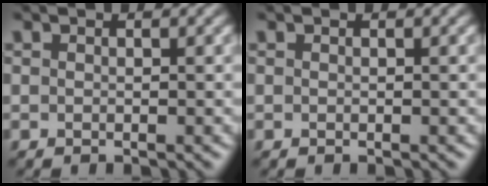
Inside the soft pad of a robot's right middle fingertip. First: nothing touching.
{"total": 0.0}